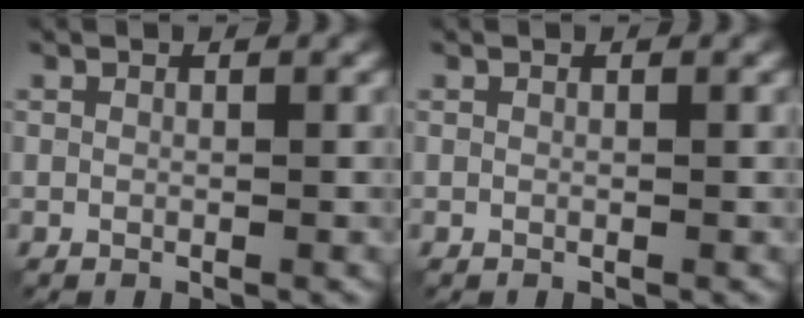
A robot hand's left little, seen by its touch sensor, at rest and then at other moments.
{"total": 0.0}